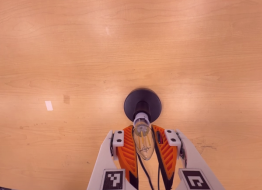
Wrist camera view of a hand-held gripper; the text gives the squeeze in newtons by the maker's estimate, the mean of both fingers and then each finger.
{"total": 17.2, "left": 18.5, "right": 15.8}